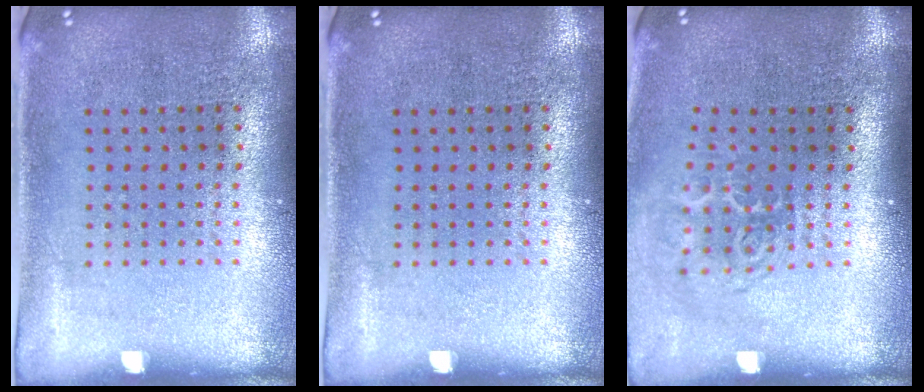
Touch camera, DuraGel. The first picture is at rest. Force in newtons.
{"total": 0.0}
{"total": 1.8, "press": 1.2, "slide": 1.4}